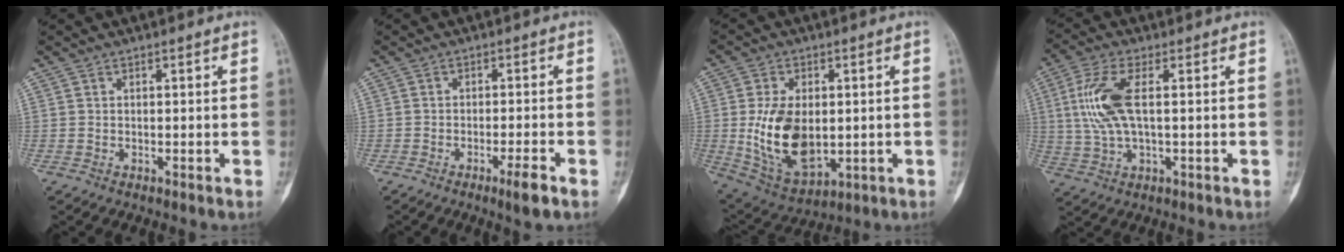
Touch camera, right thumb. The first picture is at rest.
{"total": 3.9, "force": [-2.4, 0.3, 3.1], "torque": [-0.053, 0.006, -0.040]}
{"total": 14.9, "force": [-0.6, 9.0, 11.9], "torque": [-0.204, -0.007, 0.012]}
{"total": 9.7, "force": [1.3, 3.7, 8.8], "torque": [-0.216, 0.009, 0.029]}